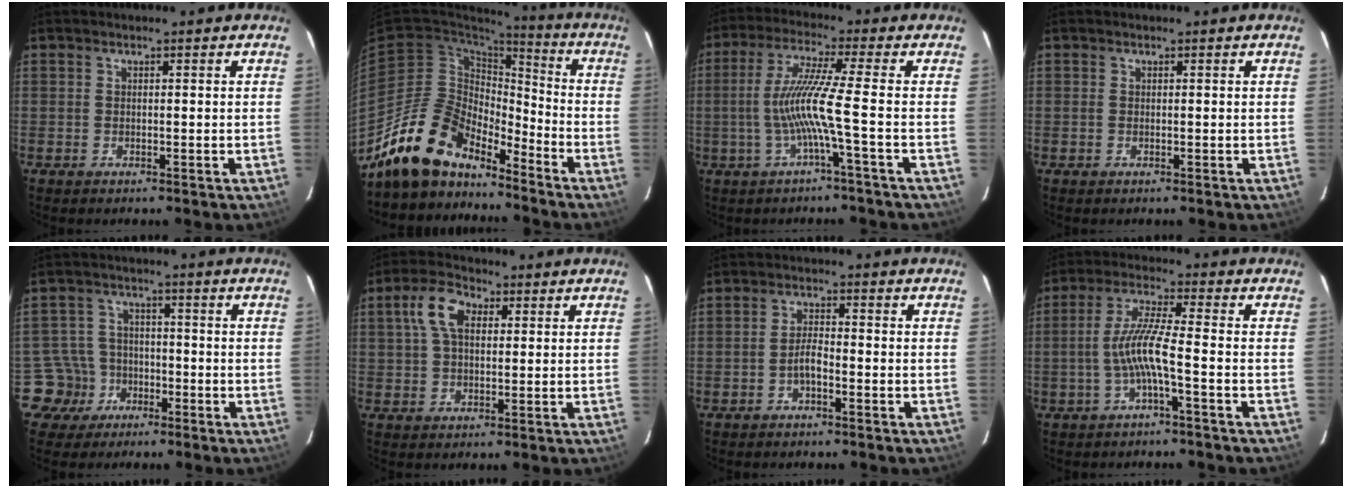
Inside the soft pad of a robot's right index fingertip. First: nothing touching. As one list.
[{"total": 15.6, "force": [-13.0, 6.2, 5.8], "torque": [-0.122, 0.010, -0.238]}, {"total": 8.9, "force": [-2.2, -1.8, 8.5], "torque": [-0.170, -0.003, -0.037]}, {"total": 0.0}, {"total": 6.4, "force": [-3.3, 5.4, -0.4], "torque": [-0.010, 0.027, -0.062]}, {"total": 7.2, "force": [2.1, 4.4, 5.4], "torque": [-0.105, 0.025, 0.038]}, {"total": 2.7, "force": [-1.7, 0.6, 2.0], "torque": [-0.044, 0.007, -0.033]}, {"total": 7.1, "force": [-2.4, -0.3, 6.7], "torque": [-0.148, 0.007, -0.042]}]